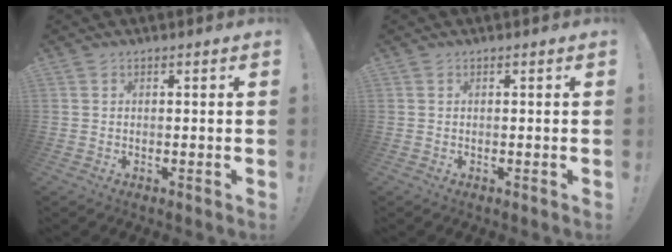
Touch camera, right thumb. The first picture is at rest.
{"total": 0.0}